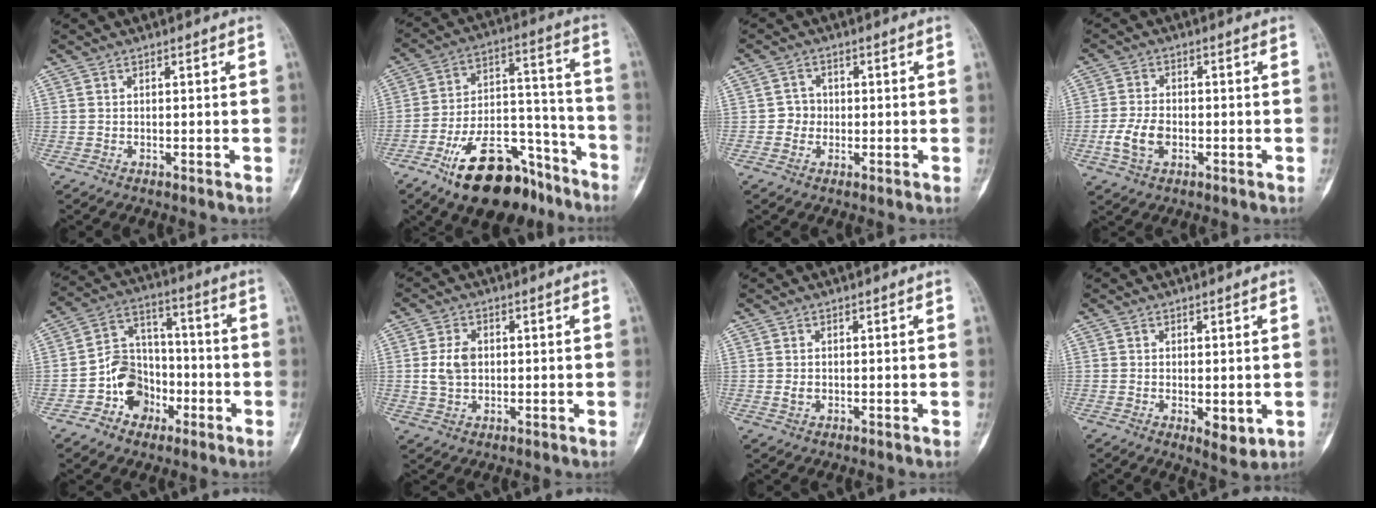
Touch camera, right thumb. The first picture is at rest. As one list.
[{"total": 21.1, "force": [-14.2, 9.9, 12.2], "torque": [-0.182, 0.097, -0.230]}, {"total": 2.9, "force": [-0.4, 2.8, 0.7], "torque": [0.010, 0.010, -0.013]}, {"total": 6.0, "force": [-1.8, 3.8, 4.3], "torque": [-0.089, 0.010, -0.035]}, {"total": 11.1, "force": [-4.6, 9.0, 4.5], "torque": [-0.037, 0.058, -0.084]}, {"total": 5.2, "force": [0.4, 3.7, 3.6], "torque": [-0.065, 0.004, 0.008]}, {"total": 1.2, "force": [-0.1, 0.9, 0.8], "torque": [-0.015, 0.000, -0.001]}, {"total": 4.6, "force": [-1.0, 2.1, 4.0], "torque": [-0.053, -0.013, -0.008]}]